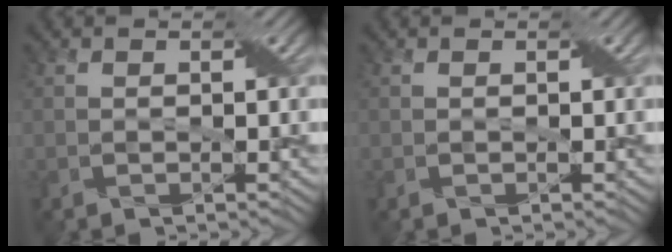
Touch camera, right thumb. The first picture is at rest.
{"total": 0.0}